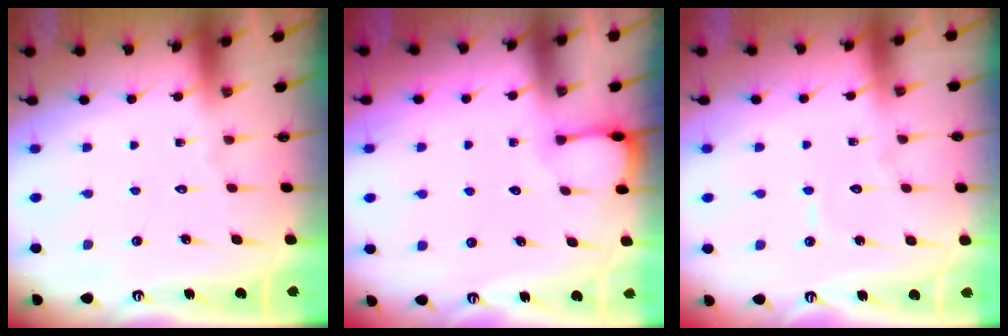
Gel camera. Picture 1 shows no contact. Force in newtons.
{"total": 3.3, "press": 3.3, "slide": 0.4}
{"total": 4.3, "press": 4.3, "slide": 0.3}